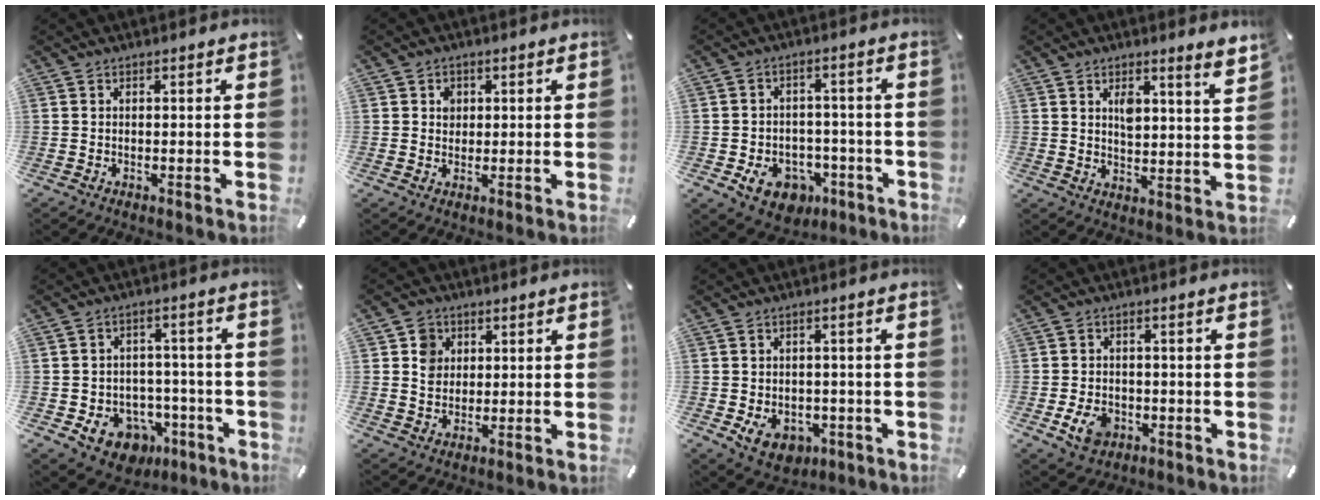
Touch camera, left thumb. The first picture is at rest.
{"total": 2.7, "force": [0.7, 2.5, 0.8], "torque": [-0.002, -0.001, 0.007]}
{"total": 9.3, "force": [-3.9, 7.4, 4.0], "torque": [-0.064, 0.031, -0.063]}
{"total": 5.2, "force": [3.8, 1.4, 3.2], "torque": [-0.043, -0.026, 0.060]}
{"total": 9.7, "force": [-4.2, 8.0, 3.3], "torque": [-0.034, 0.031, -0.063]}
{"total": 5.7, "force": [1.6, 5.3, 1.5], "torque": [-0.020, 0.004, 0.027]}
{"total": 7.3, "force": [-2.2, 5.8, 4.0], "torque": [-0.058, 0.008, -0.038]}
{"total": 6.1, "force": [-2.1, 4.6, 3.3], "torque": [-0.072, 0.002, -0.040]}